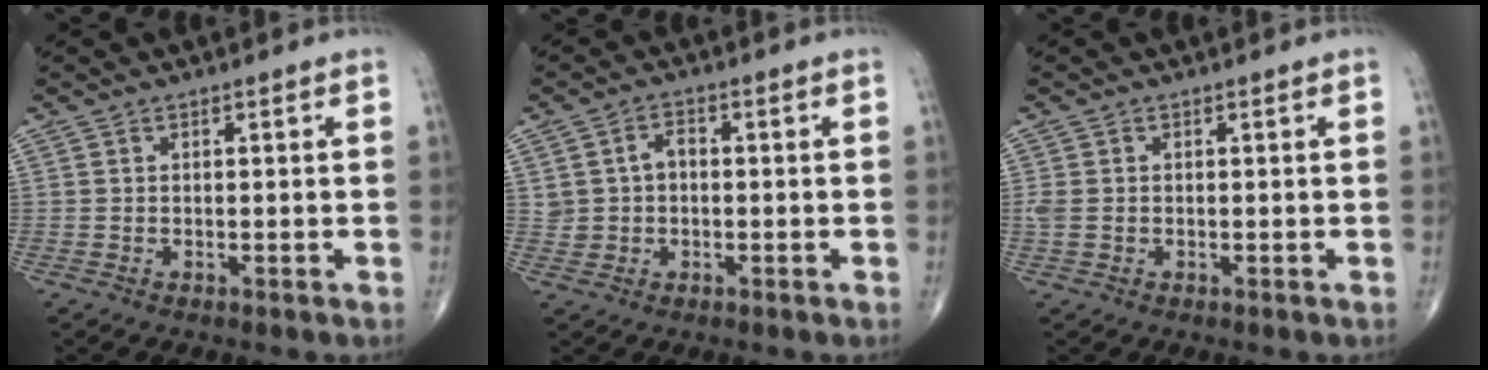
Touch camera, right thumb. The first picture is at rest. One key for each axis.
{"total": 3.8, "fx": 0.5, "fy": 2.8, "fz": 2.5, "tx": -0.035, "ty": 0.009, "tz": 0.010}
{"total": 1.9, "fx": -0.2, "fy": 1.4, "fz": 1.3, "tx": -0.042, "ty": 0.003, "tz": -0.004}